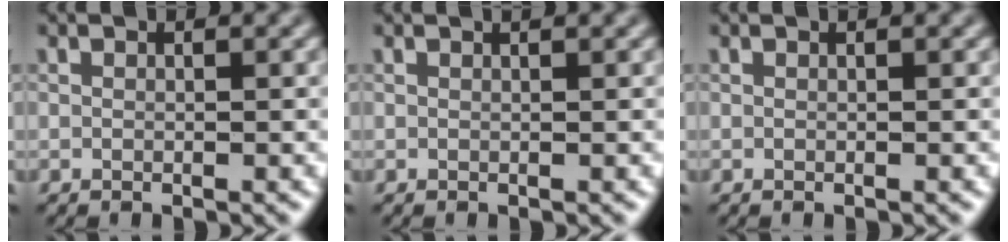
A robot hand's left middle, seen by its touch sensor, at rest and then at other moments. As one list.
[{"total": 0.9, "force": [0.7, 0.3, 0.5], "torque": [-0.003, -0.001, 0.003]}, {"total": 0.0}]